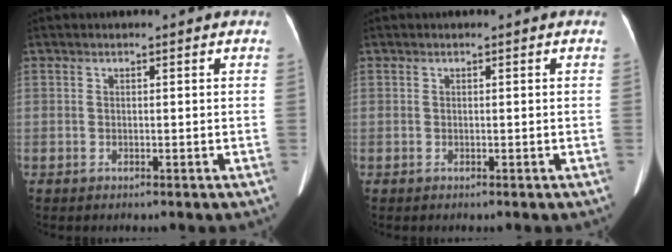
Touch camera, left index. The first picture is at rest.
{"total": 0.0}